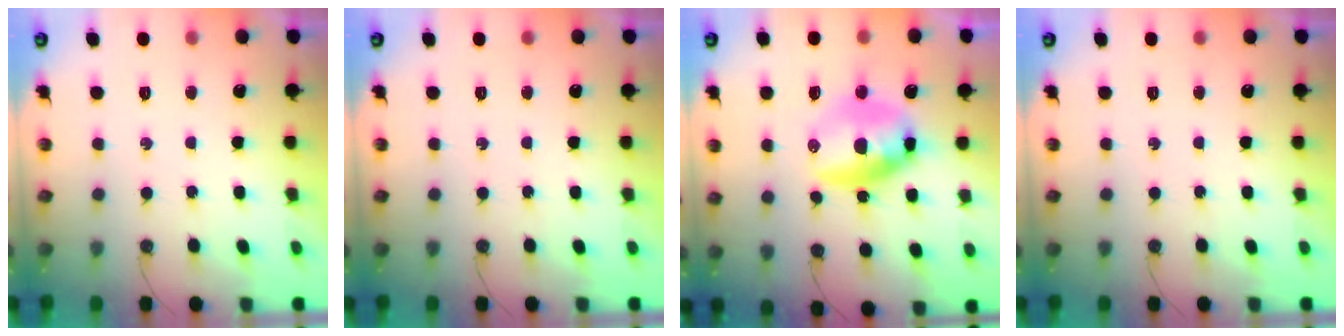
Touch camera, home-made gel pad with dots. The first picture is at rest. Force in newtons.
{"total": 0.0}
{"total": 10.8, "press": 10.7, "slide": 1.6}
{"total": 0.0}